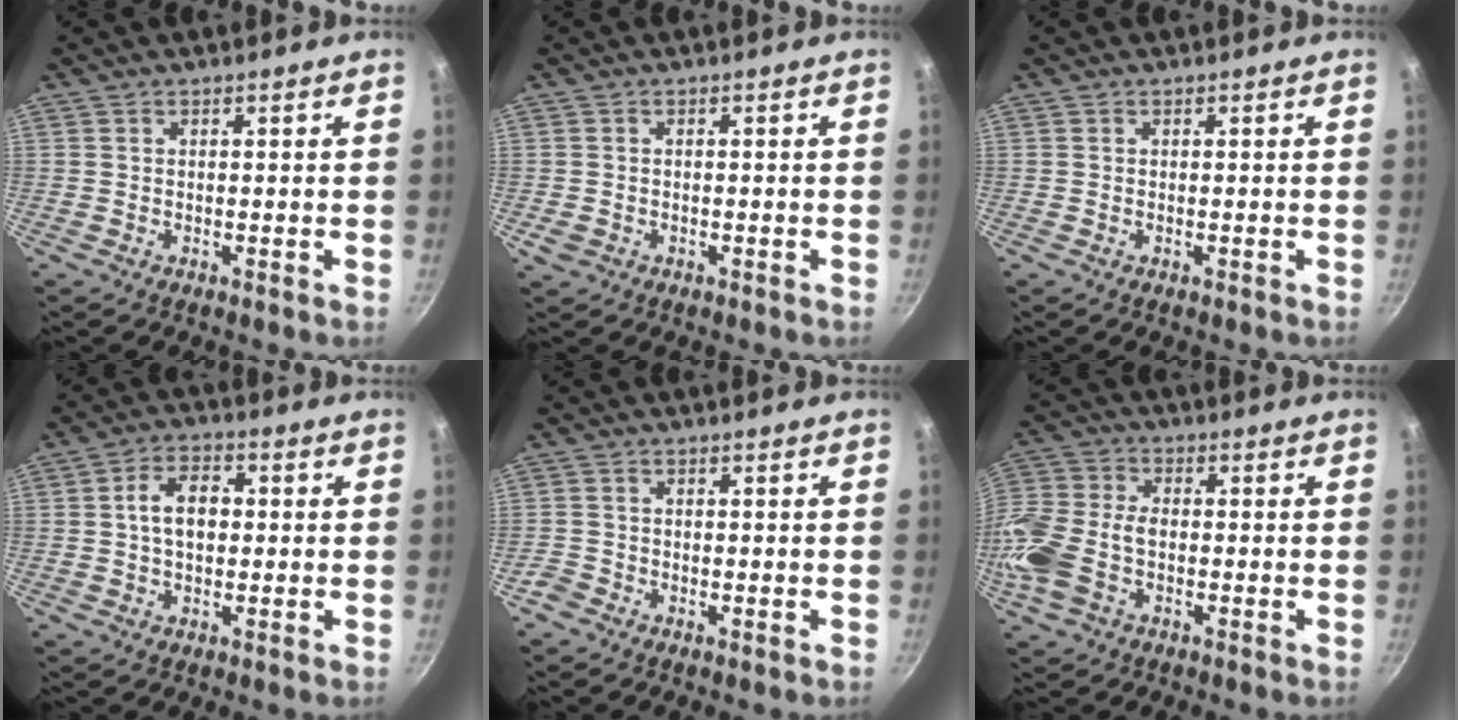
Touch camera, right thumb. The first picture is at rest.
{"total": 1.9, "force": [-0.6, 1.5, 0.8], "torque": [-0.017, 0.001, -0.007]}
{"total": 0.0}
{"total": 7.3, "force": [0.4, 4.8, 5.4], "torque": [-0.072, 0.020, -0.002]}
{"total": 2.1, "force": [-1.6, 1.3, 0.4], "torque": [-0.008, 0.009, -0.032]}
{"total": 13.4, "force": [-3.6, 8.6, 9.6], "torque": [-0.209, 0.025, -0.086]}